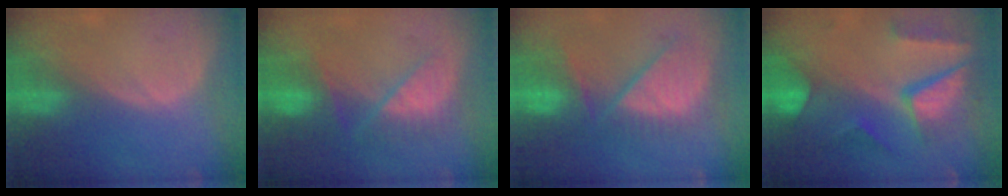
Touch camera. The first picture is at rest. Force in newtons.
{"total": 7.5, "press": 7.3, "slide": 1.9}
{"total": 10.0, "press": 9.4, "slide": 3.2}
{"total": 10.4, "press": 8.7, "slide": 5.7}